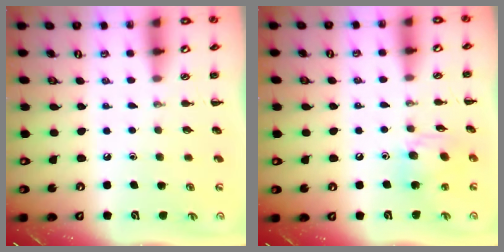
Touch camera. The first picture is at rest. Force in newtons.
{"total": 11.0, "press": 10.8, "slide": 2.4}